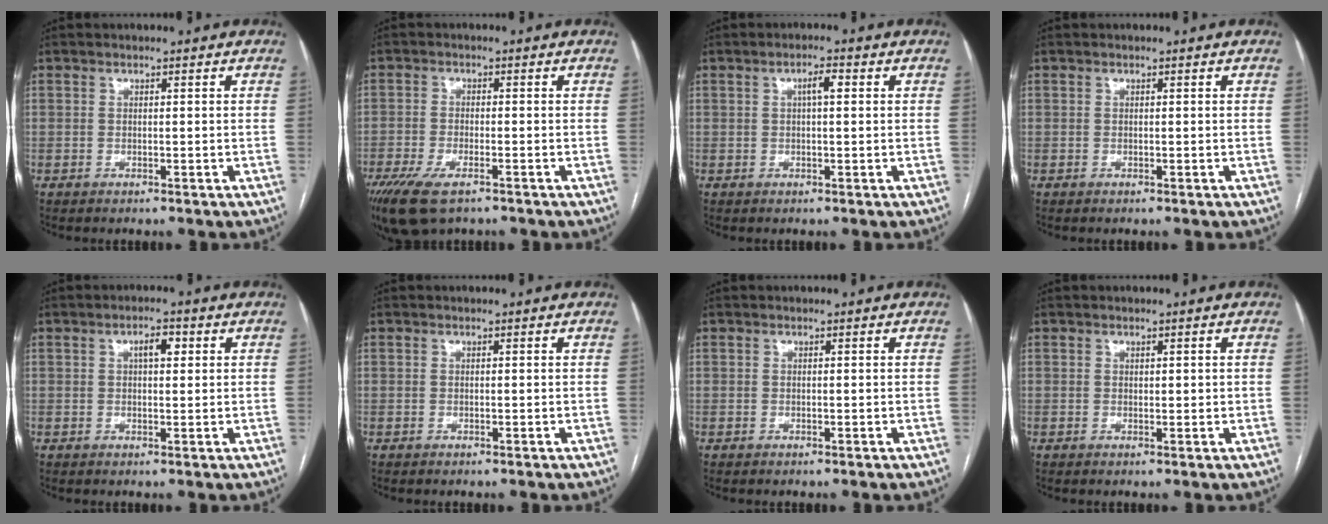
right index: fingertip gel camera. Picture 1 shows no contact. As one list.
[{"total": 8.1, "force": [-5.4, 2.8, 5.4], "torque": [-0.101, -0.017, -0.094]}, {"total": 2.4, "force": [0.6, 0.5, 2.3], "torque": [-0.040, 0.008, 0.010]}, {"total": 0.0}, {"total": 2.9, "force": [0.9, 1.1, 2.5], "torque": [-0.043, 0.008, 0.015]}, {"total": 0.0}, {"total": 0.0}, {"total": 0.9, "force": [0.3, 0.4, 0.7], "torque": [-0.011, -0.001, 0.006]}]